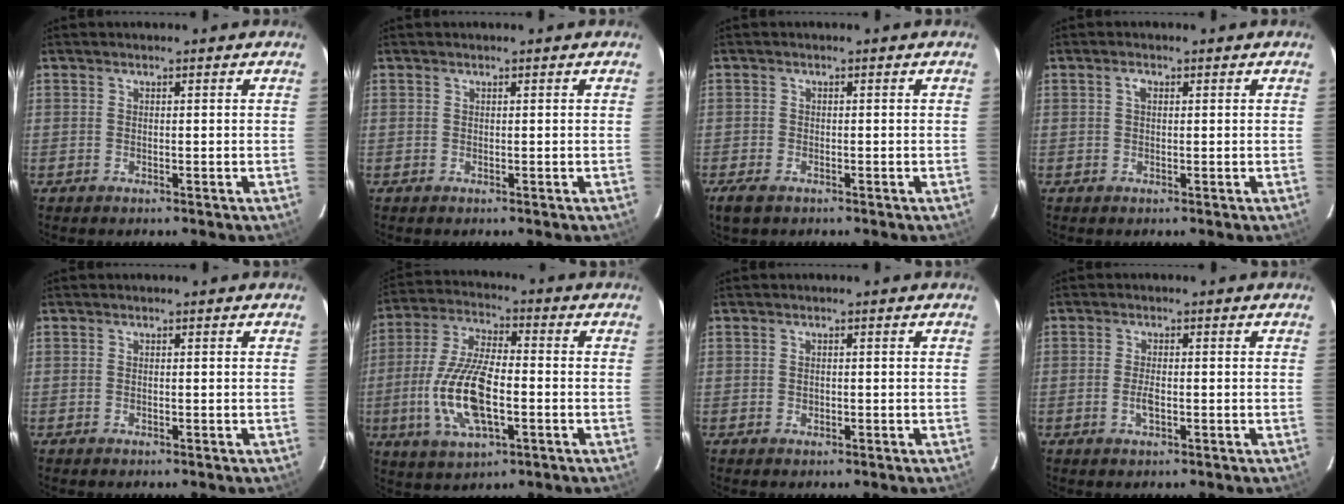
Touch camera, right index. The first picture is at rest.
{"total": 0.0}
{"total": 3.3, "force": [-2.2, 1.7, 1.8], "torque": [-0.041, -0.010, -0.042]}
{"total": 1.2, "force": [0.3, 0.7, 0.9], "torque": [-0.016, 0.006, 0.004]}
{"total": 0.0}
{"total": 15.0, "force": [-3.6, 5.7, 13.4], "torque": [-0.286, -0.005, -0.067]}
{"total": 0.9, "force": [-0.2, 0.7, 0.4], "torque": [-0.006, 0.000, -0.003]}
{"total": 2.7, "force": [-0.8, 1.0, 2.3], "torque": [-0.048, -0.002, -0.016]}